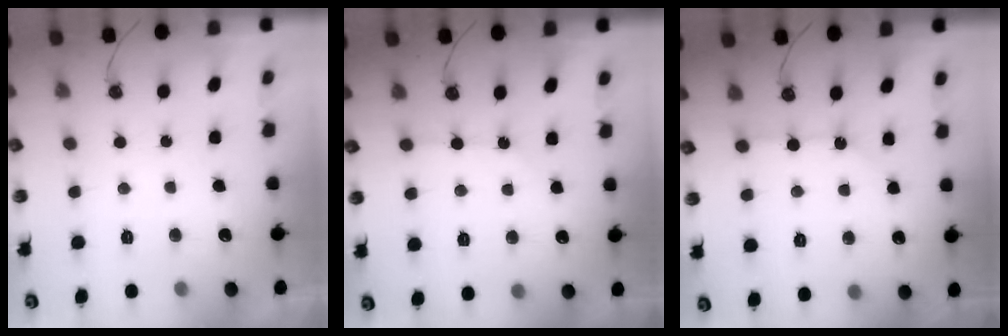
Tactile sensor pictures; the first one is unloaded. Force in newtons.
{"total": 3.6, "press": 3.5, "slide": 0.5}
{"total": 3.6, "press": 3.6, "slide": 0.2}